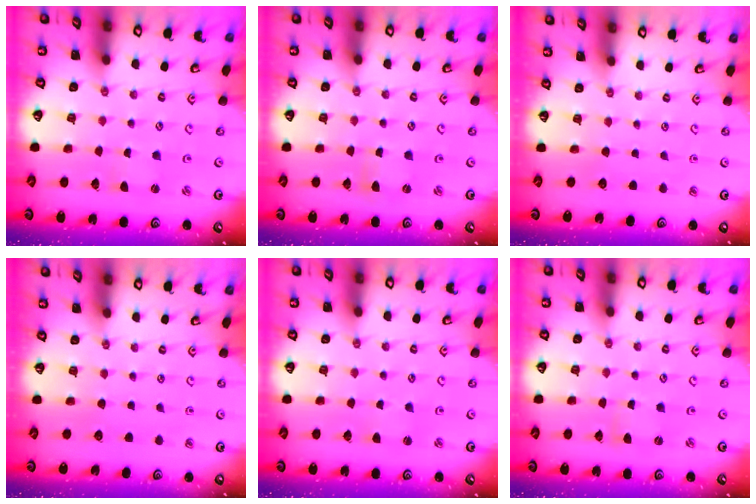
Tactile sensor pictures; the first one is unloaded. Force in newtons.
{"total": 0.0}
{"total": 0.0}
{"total": 0.0}
{"total": 0.9, "press": 0.8, "slide": 0.1}
{"total": 0.9, "press": 0.9, "slide": 0.0}